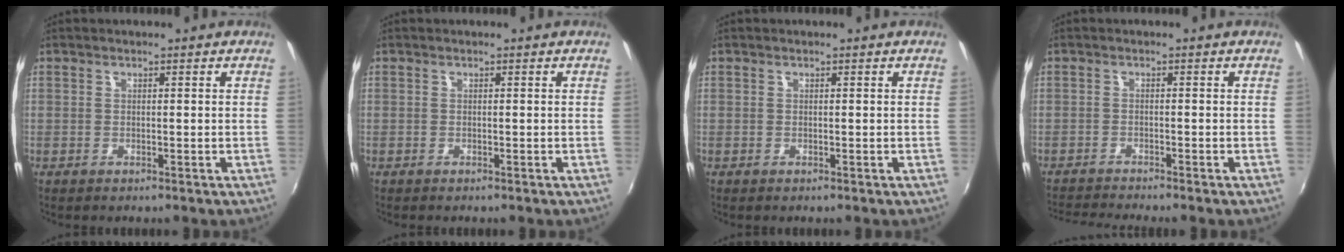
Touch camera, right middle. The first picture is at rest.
{"total": 0.0}
{"total": 0.0}
{"total": 4.6, "force": [-4.4, -1.1, 1.0], "torque": [-0.038, -0.015, -0.081]}